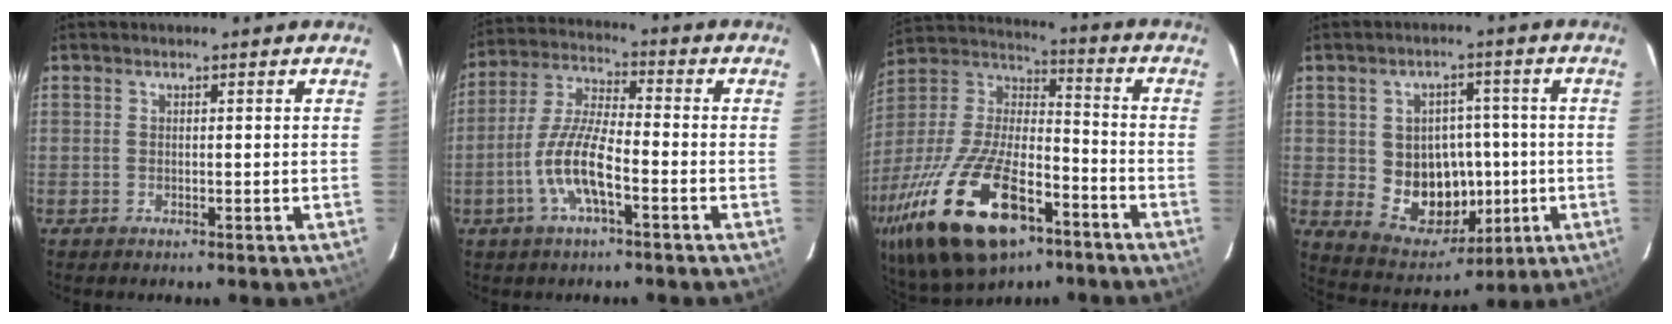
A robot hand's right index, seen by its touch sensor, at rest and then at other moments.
{"total": 10.2, "force": [-4.2, 2.5, 9.0], "torque": [-0.192, 0.001, -0.081]}
{"total": 29.5, "force": [-16.0, 13.0, 21.1], "torque": [-0.436, -0.038, -0.270]}
{"total": 12.2, "force": [-1.4, 10.4, 6.2], "torque": [-0.120, 0.007, 0.002]}